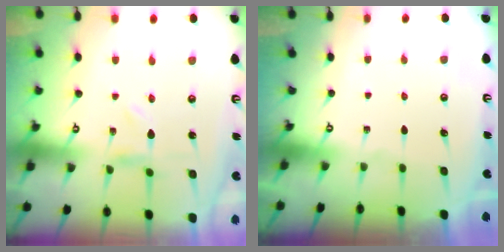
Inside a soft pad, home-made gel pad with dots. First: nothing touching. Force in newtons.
{"total": 0.0}